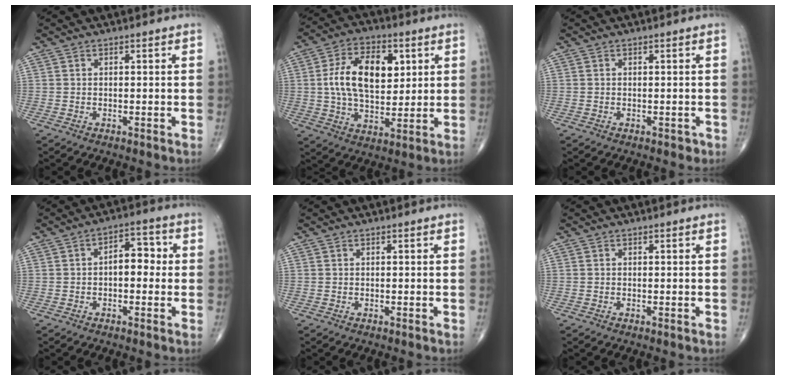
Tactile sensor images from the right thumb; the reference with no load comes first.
{"total": 14.9, "force": [3.0, 8.7, 11.8], "torque": [-0.181, -0.002, 0.051]}
{"total": 0.6, "force": [-0.2, 0.5, 0.3], "torque": [0.002, 0.003, -0.002]}
{"total": 5.9, "force": [0.0, 3.5, 4.8], "torque": [-0.048, 0.021, -0.009]}
{"total": 0.0}
{"total": 0.0}